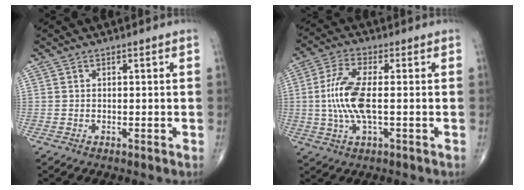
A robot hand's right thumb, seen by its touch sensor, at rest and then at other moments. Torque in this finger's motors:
{"motor_torque": [1.41, 1.59, 1.10, -0.39, 0.46]}